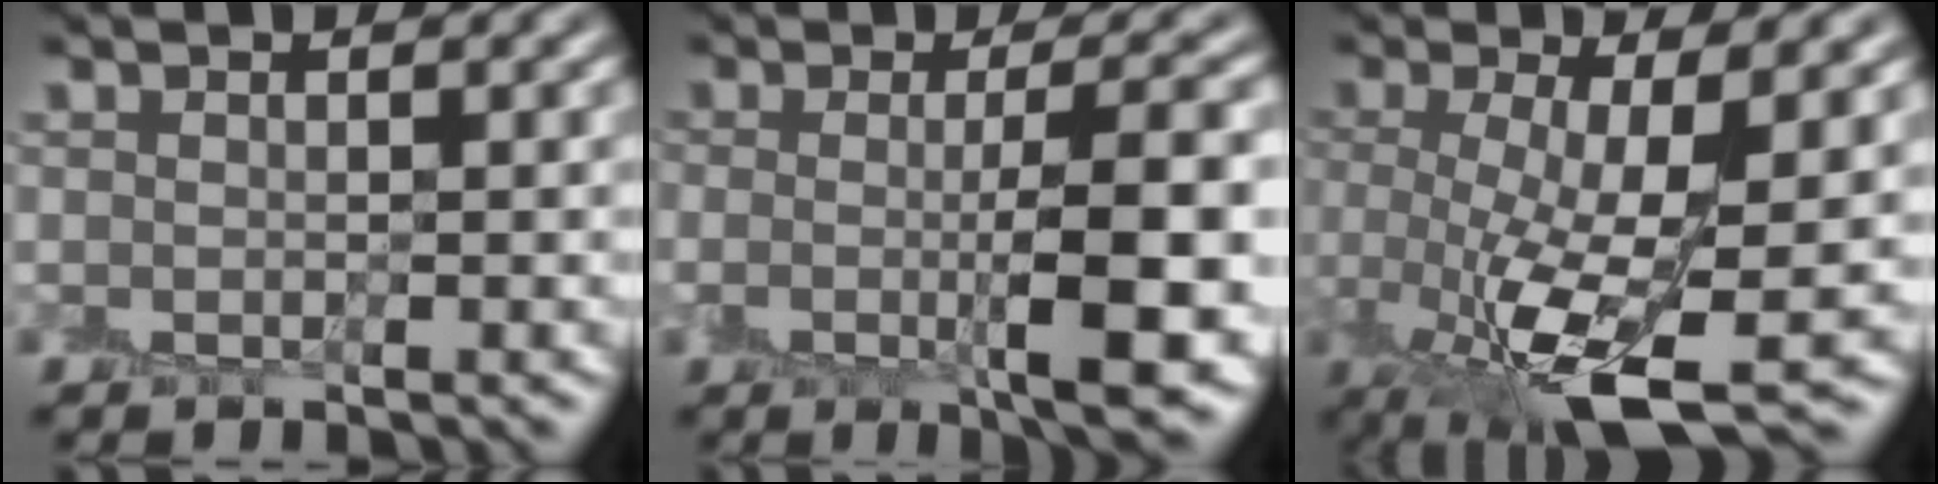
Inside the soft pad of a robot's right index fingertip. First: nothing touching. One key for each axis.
{"total": 7.2, "fx": -0.7, "fy": 1.7, "fz": 6.9, "tx": -0.097, "ty": -0.006, "tz": -0.008}
{"total": 9.8, "fx": -1.4, "fy": 3.0, "fz": 9.2, "tx": -0.166, "ty": -0.017, "tz": -0.015}